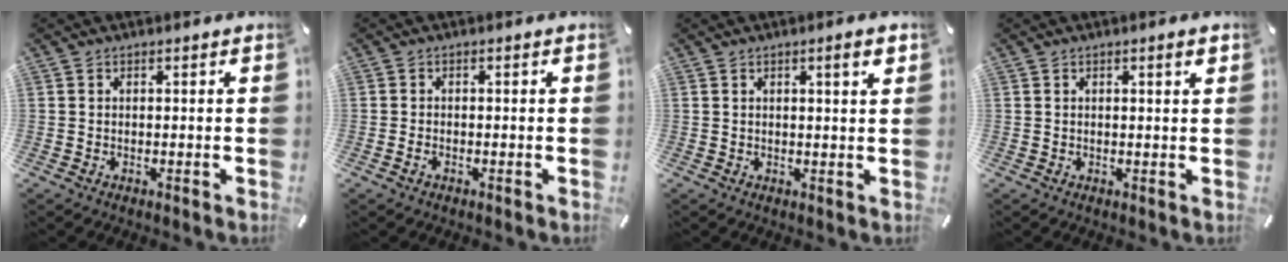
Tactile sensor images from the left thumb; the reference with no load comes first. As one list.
[{"total": 1.6, "force": [-0.8, 0.8, 1.1], "torque": [-0.020, 0.003, -0.016]}, {"total": 3.8, "force": [1.6, 0.4, 3.4], "torque": [-0.052, -0.005, 0.021]}, {"total": 2.2, "force": [0.8, 0.3, 2.0], "torque": [-0.040, 0.003, 0.012]}]